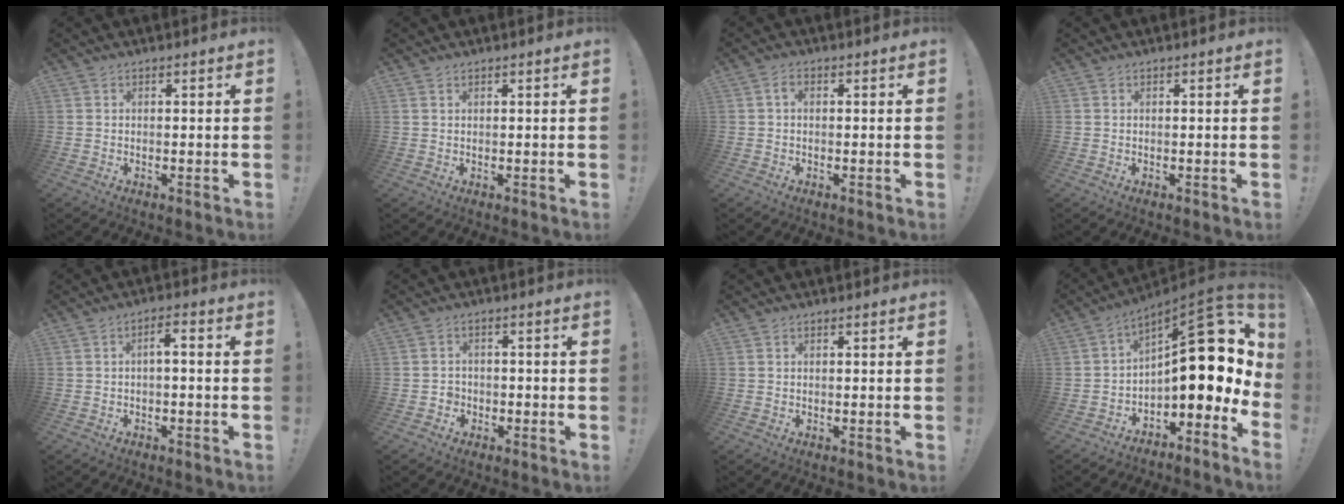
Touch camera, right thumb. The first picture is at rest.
{"total": 0.6, "force": [0.5, 0.2, 0.3], "torque": [-0.001, -0.001, 0.008]}
{"total": 1.8, "force": [0.1, 1.1, 1.5], "torque": [-0.023, 0.005, 0.000]}
{"total": 0.0}
{"total": 3.2, "force": [-1.4, 0.8, 2.7], "torque": [-0.055, 0.013, -0.026]}
{"total": 2.8, "force": [-1.6, 2.3, 0.6], "torque": [-0.014, 0.006, -0.028]}
{"total": 0.0}
{"total": 19.2, "force": [3.9, 8.2, 17.0], "torque": [-0.226, -0.030, 0.068]}